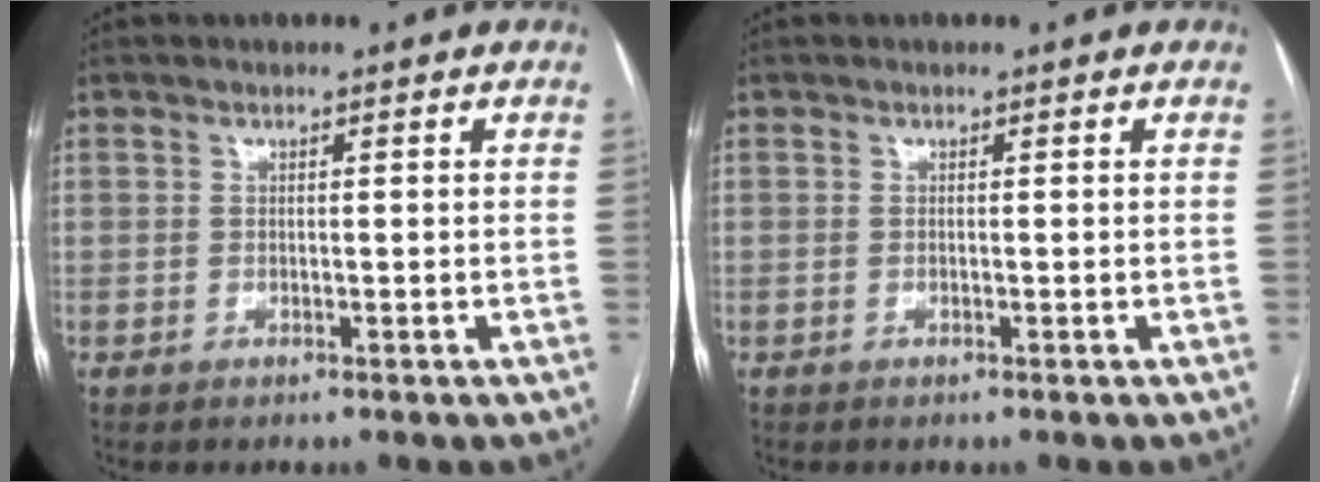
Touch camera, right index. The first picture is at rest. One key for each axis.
{"total": 0.0}